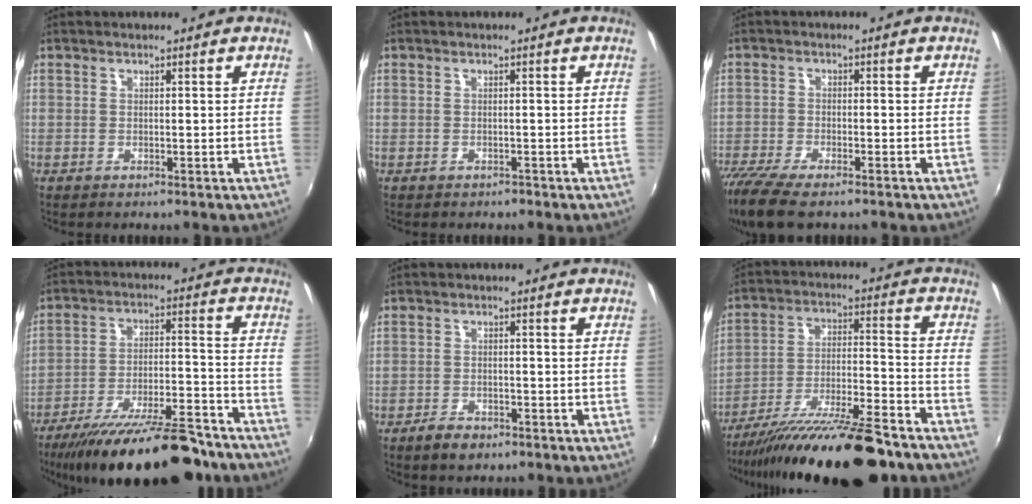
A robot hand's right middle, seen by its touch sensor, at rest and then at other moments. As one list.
[{"total": 0.7, "force": [-0.6, 0.4, -0.1], "torque": [-0.001, 0.000, -0.007]}, {"total": 11.5, "force": [-8.9, 3.0, 6.5], "torque": [-0.161, -0.048, -0.166]}, {"total": 24.0, "force": [-19.8, 5.9, 12.2], "torque": [-0.215, -0.029, -0.284]}, {"total": 4.2, "force": [-3.1, 1.8, 2.1], "torque": [-0.056, -0.006, -0.054]}, {"total": 22.9, "force": [-18.1, 3.8, 13.5], "torque": [-0.241, -0.049, -0.282]}]